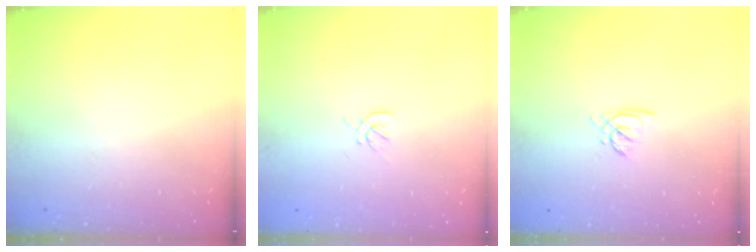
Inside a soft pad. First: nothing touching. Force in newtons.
{"total": 1.6, "press": 1.5, "slide": 0.6}
{"total": 2.2, "press": 2.2, "slide": 0.2}